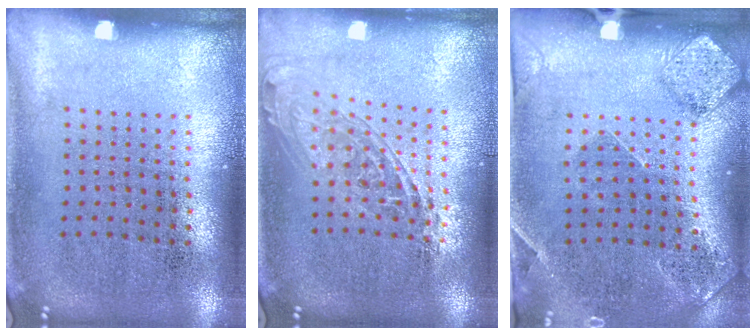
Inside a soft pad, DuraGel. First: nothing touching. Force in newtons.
{"total": 1.7, "press": 1.4, "slide": 1.0}
{"total": 1.5, "press": 1.4, "slide": 0.6}